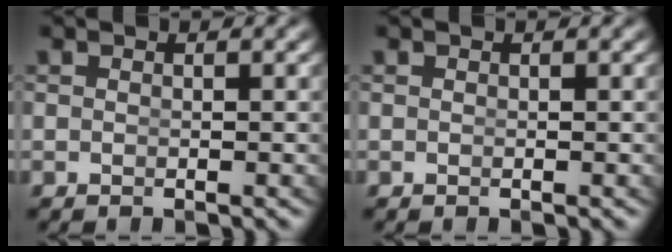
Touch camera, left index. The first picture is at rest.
{"total": 0.0}